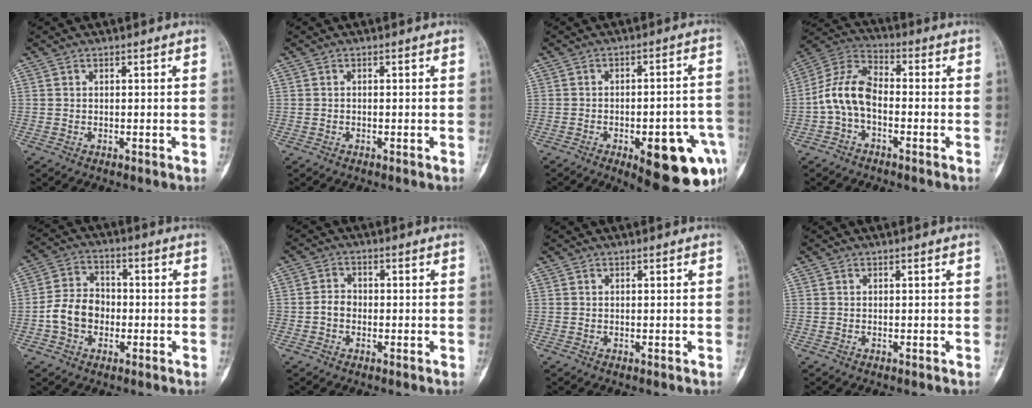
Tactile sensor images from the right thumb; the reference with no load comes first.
{"total": 0.0}
{"total": 18.1, "force": [-7.4, 6.4, 15.2], "torque": [-0.137, 0.030, -0.078]}
{"total": 9.8, "force": [-1.9, 5.7, 7.7], "torque": [-0.149, 0.035, -0.051]}
{"total": 8.7, "force": [-1.9, 6.8, 5.1], "torque": [-0.079, 0.029, -0.044]}
{"total": 3.2, "force": [-0.8, 2.6, 1.7], "torque": [-0.017, 0.012, -0.022]}
{"total": 0.0}
{"total": 0.0}